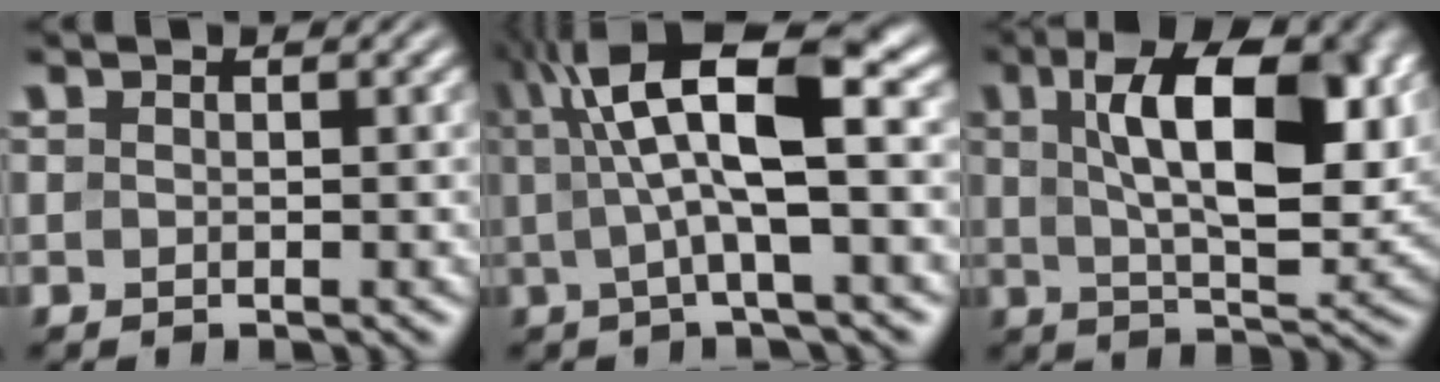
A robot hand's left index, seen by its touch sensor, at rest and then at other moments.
{"total": 9.4, "force": [1.9, 2.3, 8.9], "torque": [-0.144, 0.011, 0.029]}
{"total": 13.0, "force": [3.7, 5.8, 11.0], "torque": [-0.166, 0.000, 0.059]}